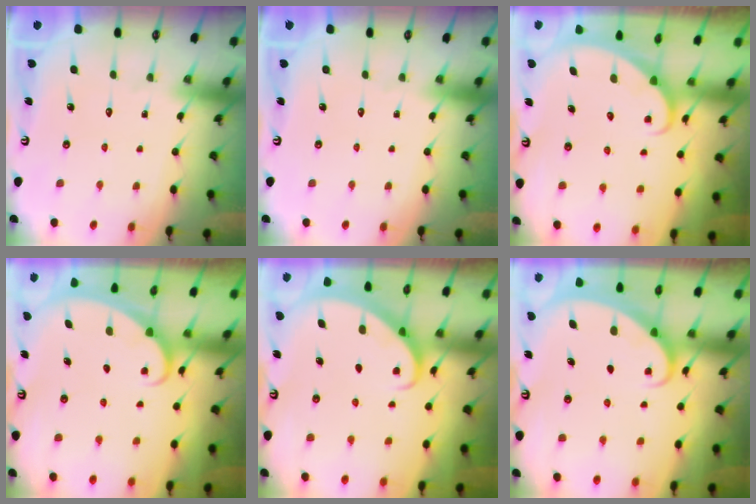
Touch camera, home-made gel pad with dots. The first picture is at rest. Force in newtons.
{"total": 0.0}
{"total": 2.0, "press": 2.0, "slide": 0.0}
{"total": 1.8, "press": 1.8, "slide": 0.1}
{"total": 2.8, "press": 2.8, "slide": 0.2}
{"total": 1.7, "press": 1.6, "slide": 0.2}